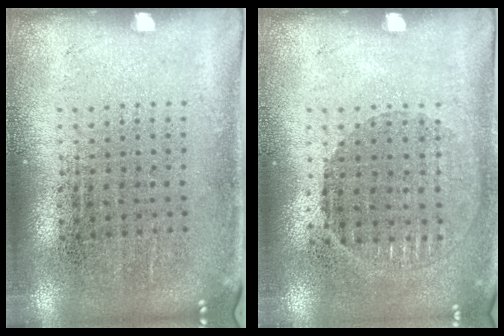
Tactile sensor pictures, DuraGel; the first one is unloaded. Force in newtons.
{"total": 0.9, "press": 0.8, "slide": 0.3}